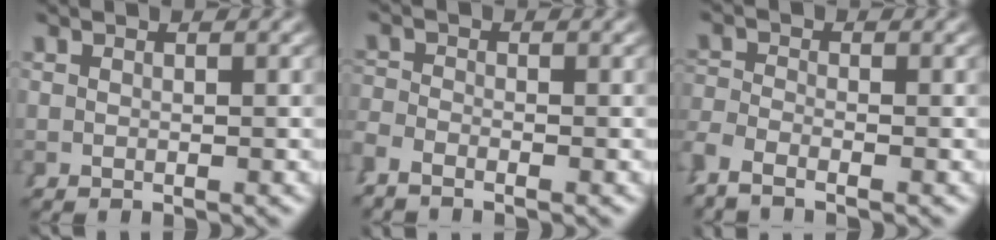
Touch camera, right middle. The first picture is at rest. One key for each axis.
{"total": 1.7, "fx": -1.6, "fy": 0.0, "fz": 0.6, "tx": -0.010, "ty": -0.005, "tz": -0.030}
{"total": 2.3, "fx": -1.9, "fy": 0.4, "fz": 1.1, "tx": -0.029, "ty": -0.008, "tz": -0.033}